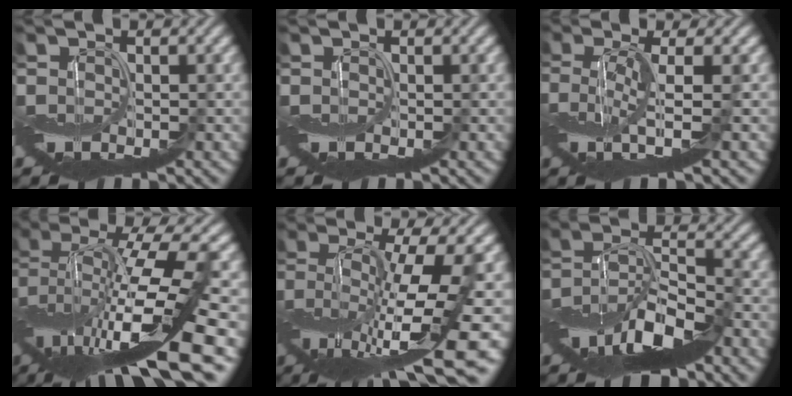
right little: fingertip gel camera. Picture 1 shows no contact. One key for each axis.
{"total": 0.0}
{"total": 3.6, "fx": -0.5, "fy": 0.5, "fz": 3.5, "tx": -0.078, "ty": 0.000, "tz": -0.011}
{"total": 14.3, "fx": -1.9, "fy": 3.9, "fz": 13.7, "tx": -0.262, "ty": 0.011, "tz": -0.027}
{"total": 11.3, "fx": -3.3, "fy": 2.4, "fz": 10.5, "tx": -0.191, "ty": -0.007, "tz": -0.050}
{"total": 8.1, "fx": -4.8, "fy": 2.9, "fz": 5.9, "tx": -0.105, "ty": 0.007, "tz": -0.099}